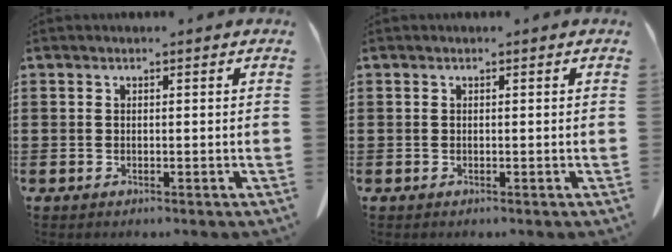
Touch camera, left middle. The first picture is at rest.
{"total": 0.0}